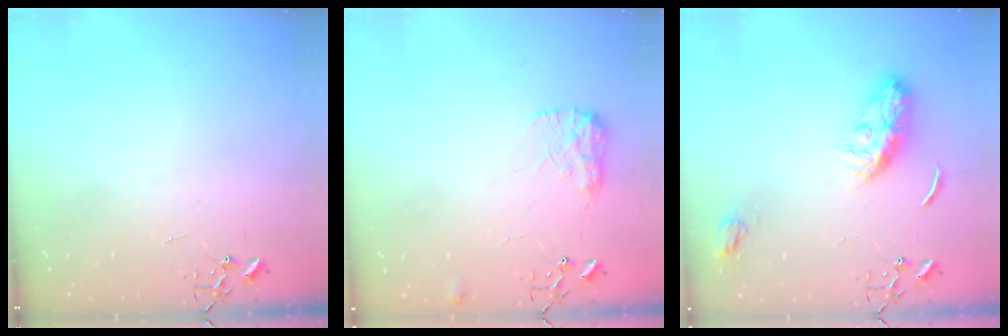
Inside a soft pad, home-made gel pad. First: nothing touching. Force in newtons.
{"total": 9.5, "press": 9.5, "slide": 0.3}
{"total": 10.6, "press": 10.5, "slide": 0.7}